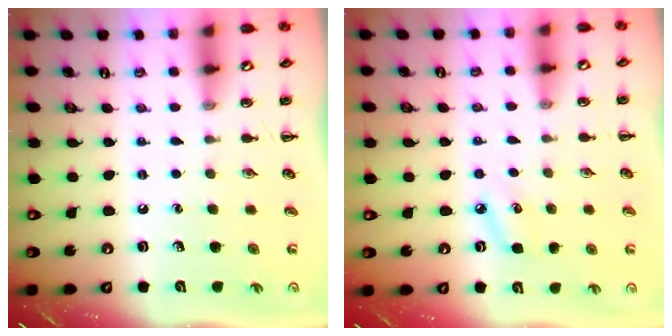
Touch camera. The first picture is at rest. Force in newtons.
{"total": 5.7, "press": 5.5, "slide": 1.5}